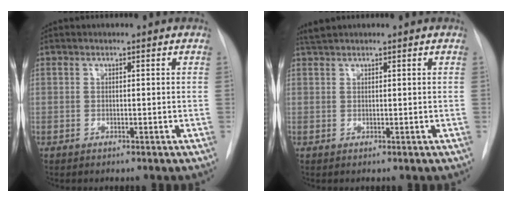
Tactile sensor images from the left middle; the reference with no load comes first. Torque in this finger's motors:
{"motor_torque": [0.12, -0.12, -0.01, 0.00]}